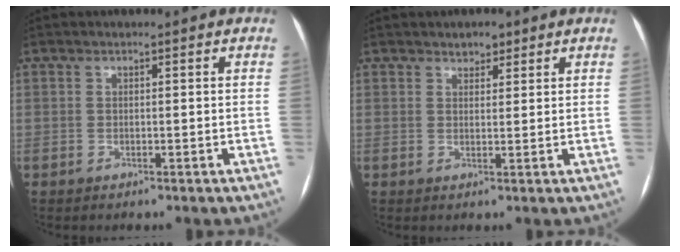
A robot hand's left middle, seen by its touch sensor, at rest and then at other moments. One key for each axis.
{"total": 2.2, "fx": 1.7, "fy": 1.1, "fz": 0.9, "tx": -0.016, "ty": 0.002, "tz": 0.025}